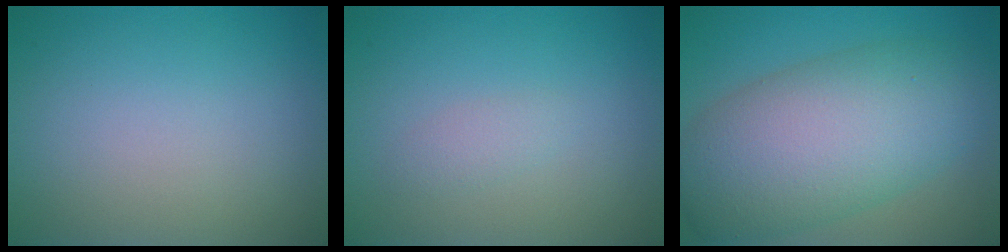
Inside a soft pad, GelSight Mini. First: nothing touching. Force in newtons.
{"total": 1.1, "press": 1.1, "slide": 0.0}
{"total": 10.5, "press": 10.5, "slide": 0.2}